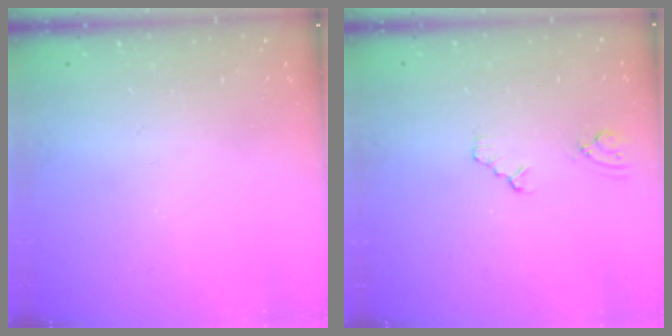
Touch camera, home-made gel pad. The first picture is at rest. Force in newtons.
{"total": 2.3, "press": 2.3, "slide": 0.4}